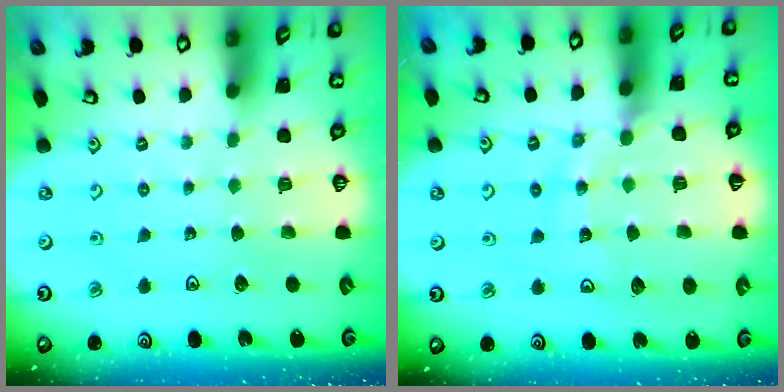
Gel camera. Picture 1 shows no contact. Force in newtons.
{"total": 12.6, "press": 12.5, "slide": 1.5}